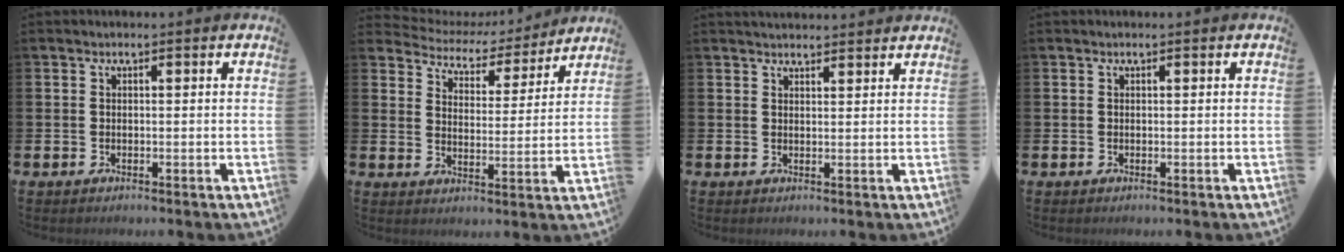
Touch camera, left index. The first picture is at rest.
{"total": 4.3, "force": [3.9, 1.8, 0.3], "torque": [-0.039, -0.034, 0.061]}
{"total": 2.5, "force": [2.4, 0.4, 0.0], "torque": [0.005, -0.014, 0.042]}
{"total": 0.0}